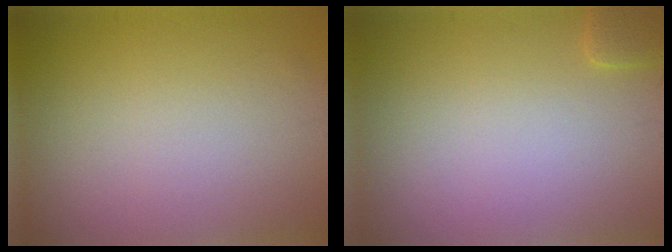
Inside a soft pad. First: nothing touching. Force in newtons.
{"total": 1.1, "press": 1.0, "slide": 0.1}